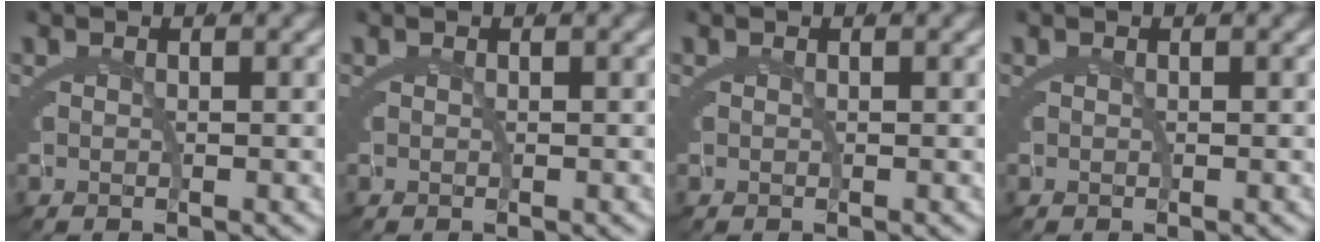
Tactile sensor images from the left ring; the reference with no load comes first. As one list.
[{"total": 0.0}, {"total": 0.0}, {"total": 0.0}]